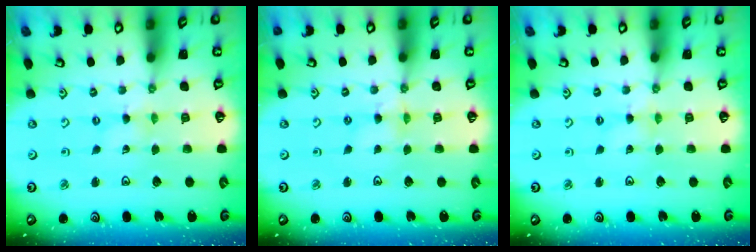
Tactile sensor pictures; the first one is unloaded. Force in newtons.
{"total": 2.5, "press": 2.5, "slide": 0.2}
{"total": 1.1, "press": 1.1, "slide": 0.3}